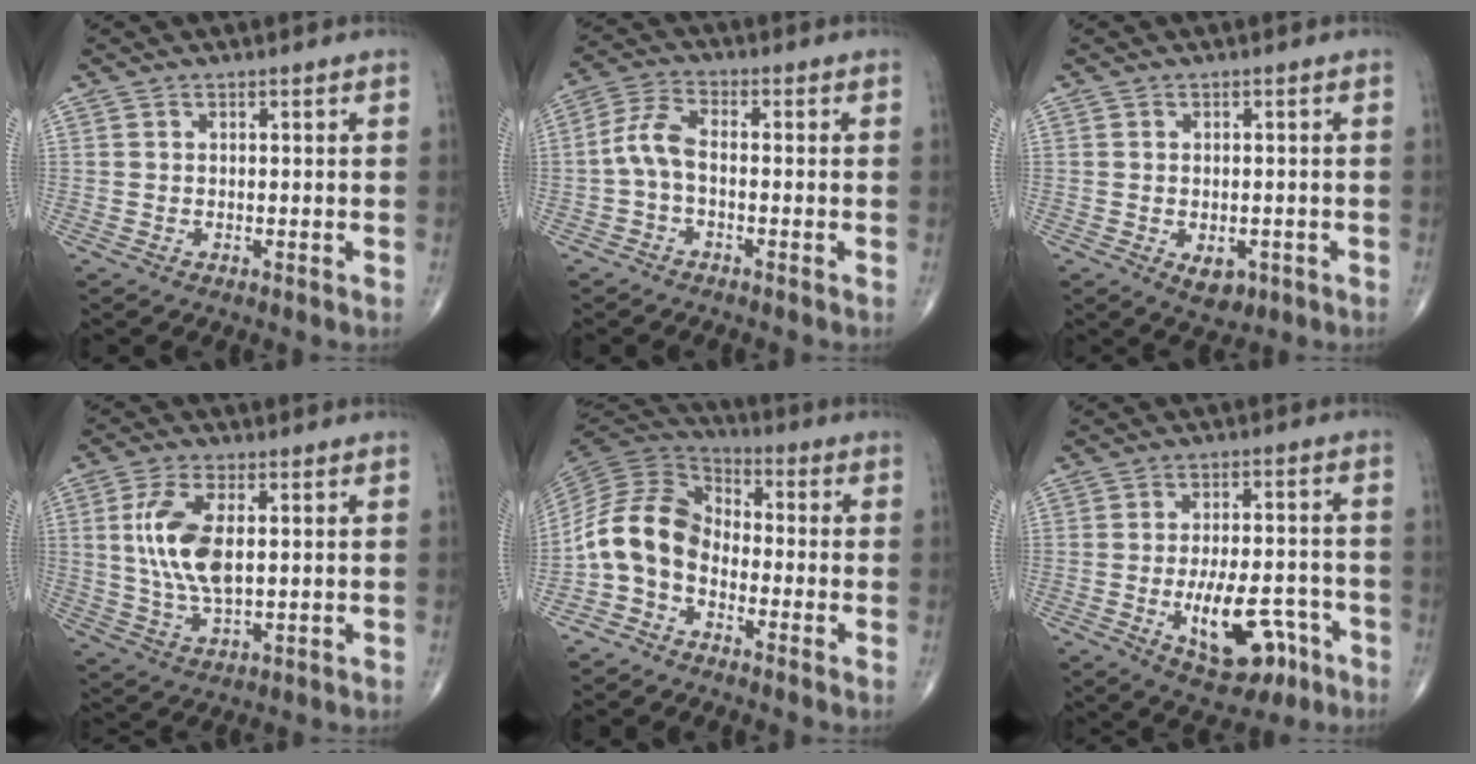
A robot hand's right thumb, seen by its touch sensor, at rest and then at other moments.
{"total": 5.5, "force": [-1.2, 2.6, 4.7], "torque": [-0.102, 0.022, -0.035]}
{"total": 4.5, "force": [-1.6, 2.8, 3.1], "torque": [-0.036, 0.003, -0.013]}
{"total": 10.8, "force": [1.6, 4.9, 9.5], "torque": [-0.200, -0.008, 0.034]}
{"total": 10.4, "force": [-3.7, 7.2, 6.5], "torque": [-0.120, 0.058, -0.092]}
{"total": 13.2, "force": [-5.3, 6.4, 10.2], "torque": [-0.138, 0.028, -0.071]}